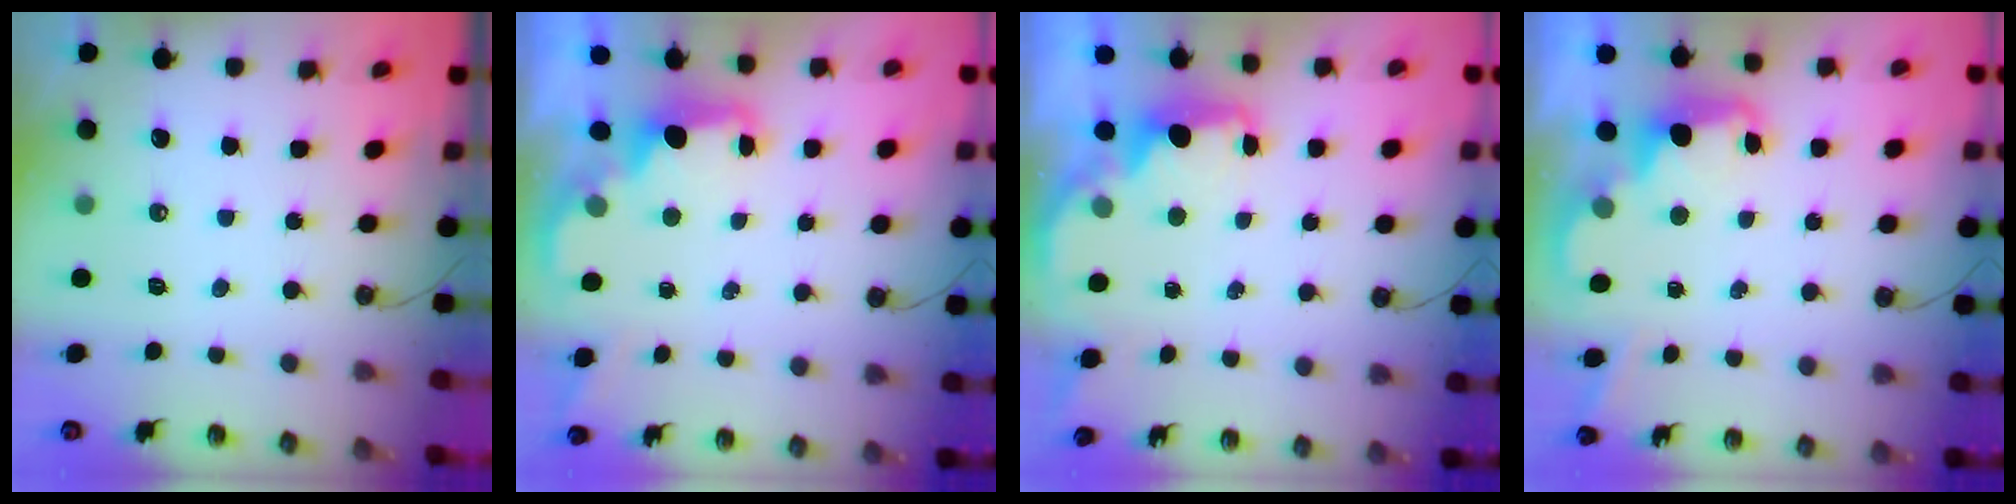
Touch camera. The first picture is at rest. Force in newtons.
{"total": 2.0, "press": 1.9, "slide": 0.8}
{"total": 2.2, "press": 2.1, "slide": 0.6}
{"total": 2.4, "press": 2.3, "slide": 0.5}